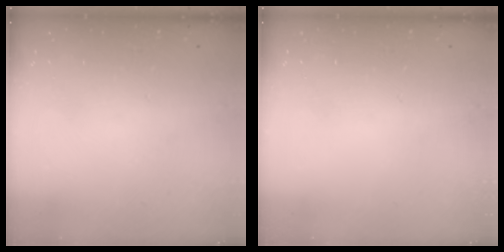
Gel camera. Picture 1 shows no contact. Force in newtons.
{"total": 0.0}